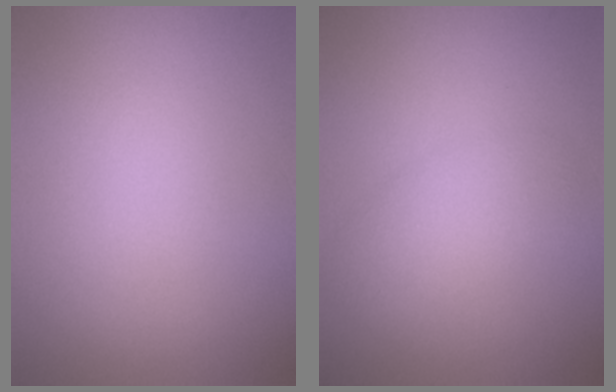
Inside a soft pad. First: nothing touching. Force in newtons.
{"total": 2.2, "press": 2.2, "slide": 0.1}